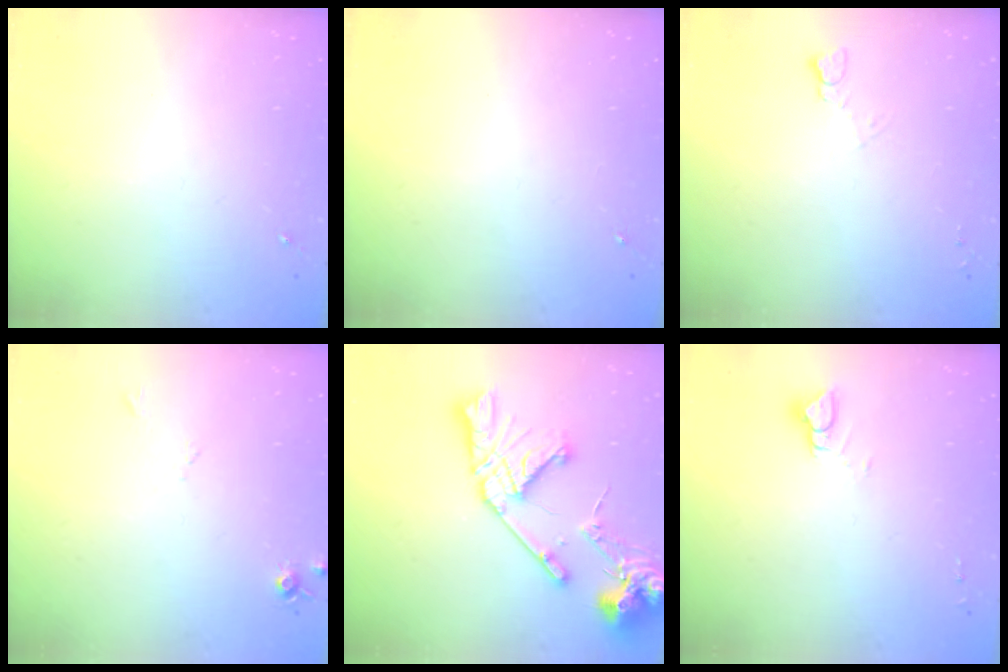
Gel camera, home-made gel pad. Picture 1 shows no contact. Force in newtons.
{"total": 0.0}
{"total": 3.8, "press": 3.7, "slide": 0.5}
{"total": 5.4, "press": 5.4, "slide": 0.6}
{"total": 20.9, "press": 20.7, "slide": 2.5}
{"total": 4.0, "press": 4.0, "slide": 0.3}